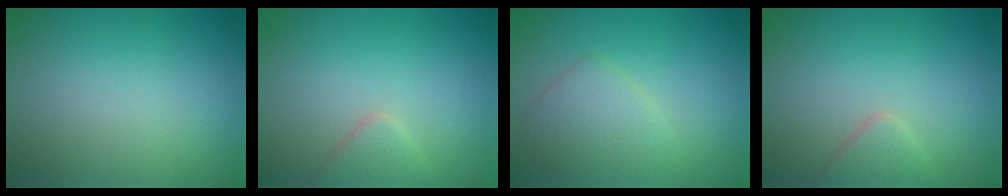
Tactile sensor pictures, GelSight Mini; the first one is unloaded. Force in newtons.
{"total": 1.6, "press": 1.6, "slide": 0.1}
{"total": 2.9, "press": 2.9, "slide": 0.2}
{"total": 1.6, "press": 1.6, "slide": 0.1}